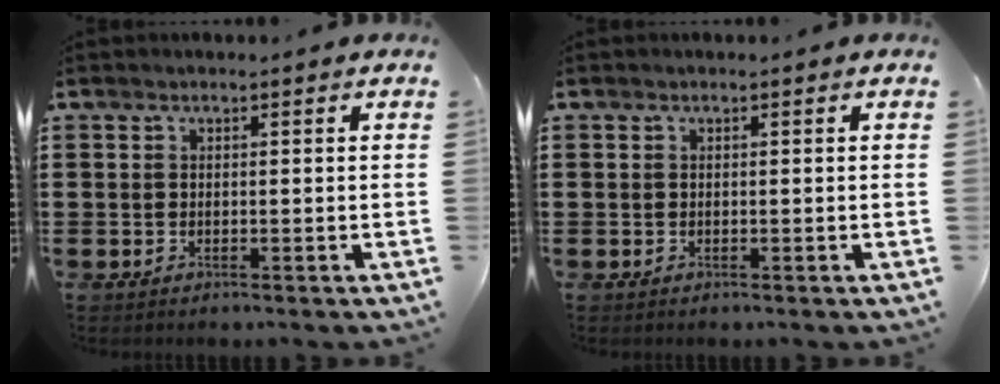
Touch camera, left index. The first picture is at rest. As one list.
[{"total": 0.0}]